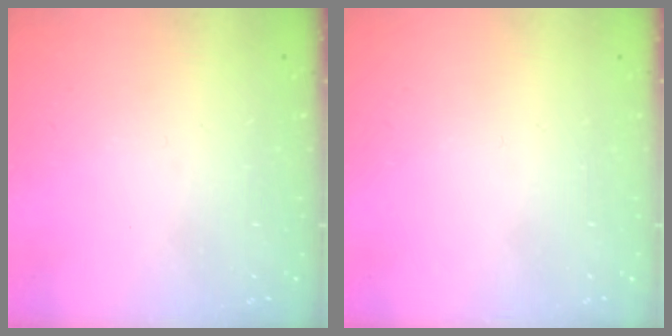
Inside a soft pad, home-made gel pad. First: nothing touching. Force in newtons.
{"total": 1.7, "press": 1.7, "slide": 0.1}